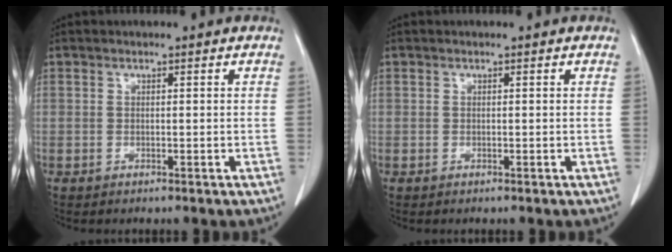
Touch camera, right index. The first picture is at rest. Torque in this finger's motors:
{"motor_torque": [0.00, 0.00, 0.00, 0.00]}